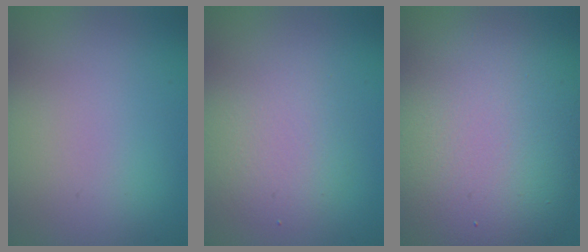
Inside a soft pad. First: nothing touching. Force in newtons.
{"total": 2.6, "press": 2.6, "slide": 0.2}
{"total": 13.5, "press": 13.5, "slide": 0.6}